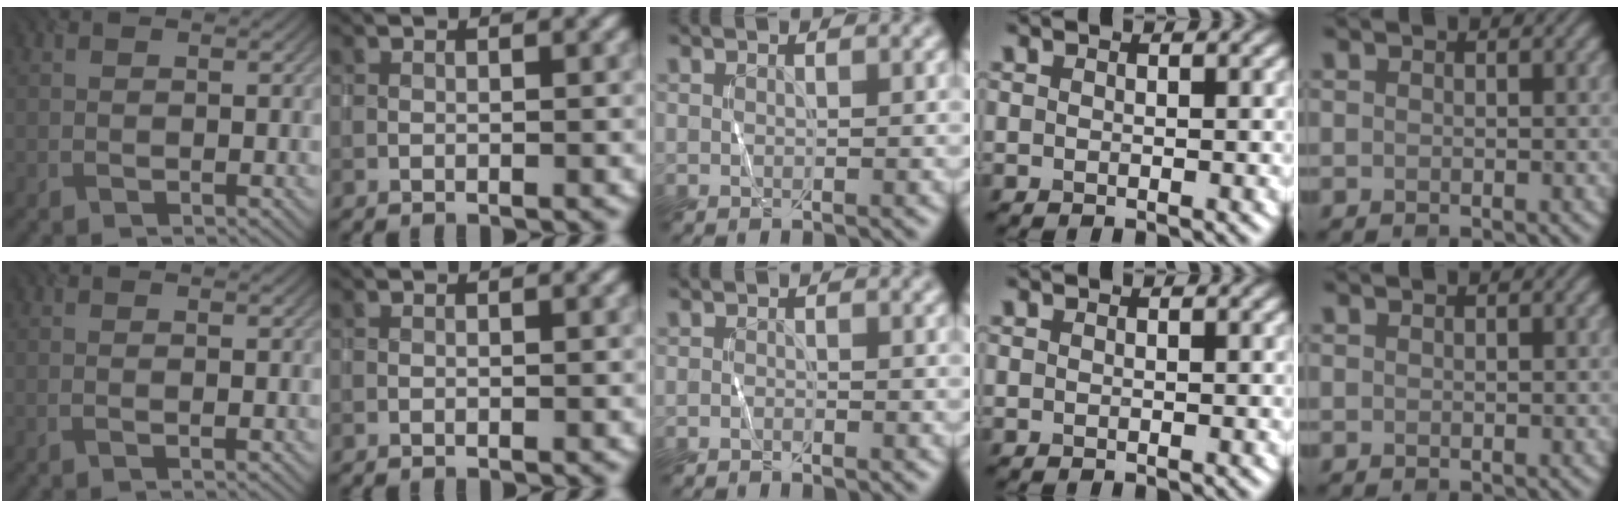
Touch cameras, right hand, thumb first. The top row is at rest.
{"middle": {"total": 0.7, "force": [-0.4, -0.2, -0.5], "torque": [0.012, 0.000, -0.007]}}